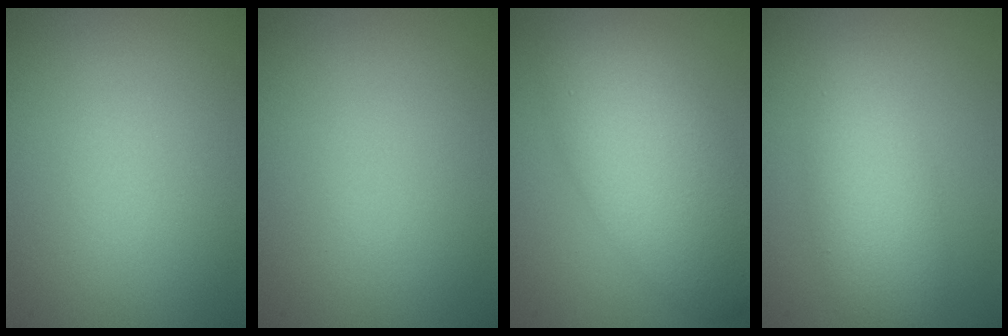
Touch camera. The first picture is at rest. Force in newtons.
{"total": 0.0}
{"total": 8.5, "press": 8.5, "slide": 0.2}
{"total": 4.2, "press": 4.2, "slide": 0.1}